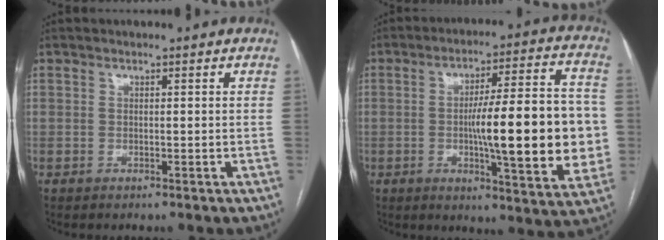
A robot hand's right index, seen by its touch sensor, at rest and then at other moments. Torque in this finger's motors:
{"motor_torque": [1.44, -0.70, 0.52, 0.16]}